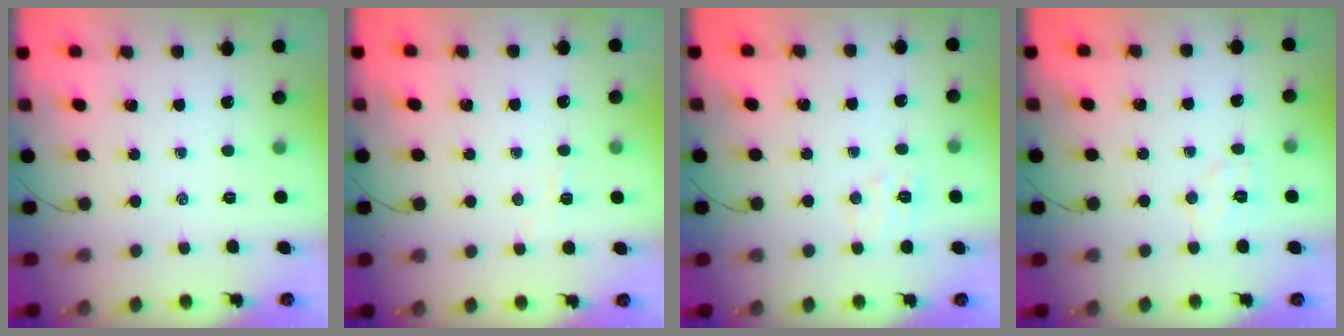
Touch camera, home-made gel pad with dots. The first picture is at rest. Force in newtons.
{"total": 2.8, "press": 2.7, "slide": 0.9}
{"total": 6.0, "press": 5.9, "slide": 1.1}
{"total": 5.7, "press": 5.7, "slide": 0.8}